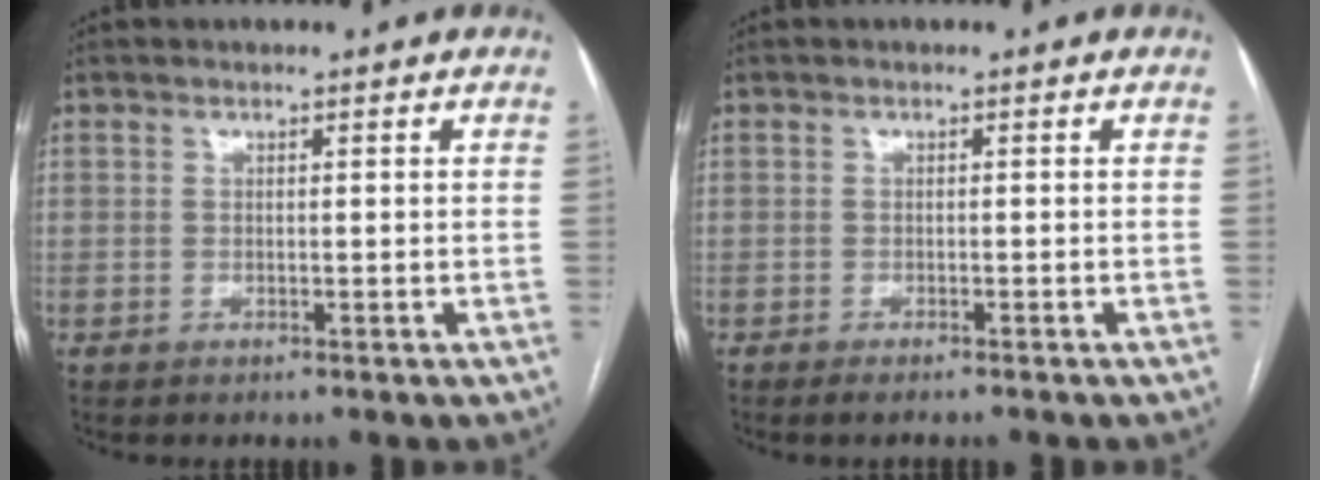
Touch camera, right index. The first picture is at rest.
{"total": 2.5, "force": [-2.1, 0.4, 1.2], "torque": [-0.013, -0.004, -0.025]}